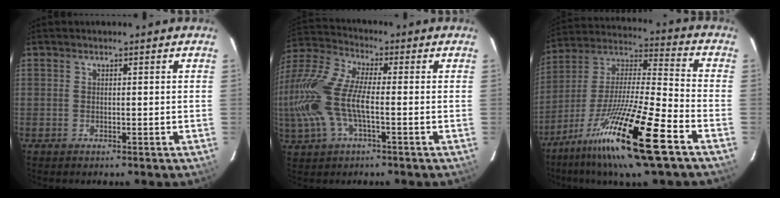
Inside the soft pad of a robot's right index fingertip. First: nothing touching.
{"total": 17.3, "force": [-2.2, 7.2, 15.6], "torque": [-0.325, 0.000, -0.048]}
{"total": 22.1, "force": [-13.3, 1.8, 17.5], "torque": [-0.329, -0.026, -0.242]}